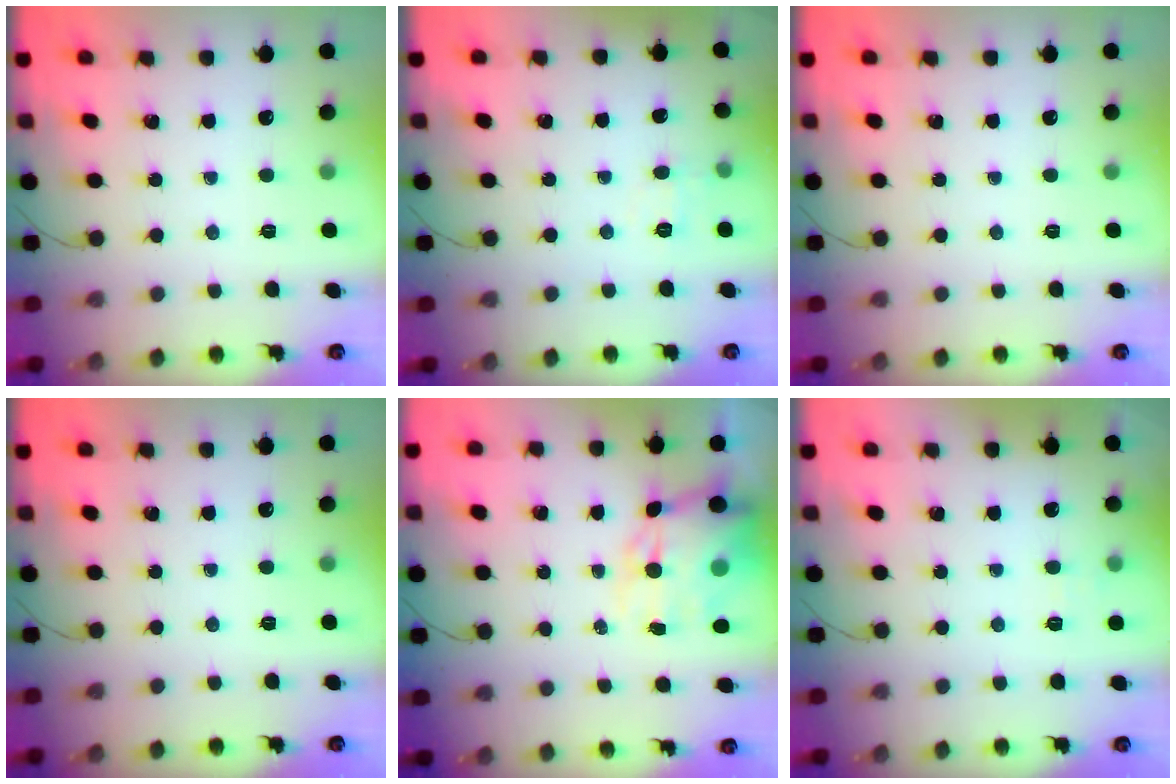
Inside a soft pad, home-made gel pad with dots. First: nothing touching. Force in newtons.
{"total": 5.3, "press": 5.0, "slide": 1.5}
{"total": 0.0}
{"total": 0.0}
{"total": 12.0, "press": 11.6, "slide": 3.0}
{"total": 5.0, "press": 4.8, "slide": 1.3}